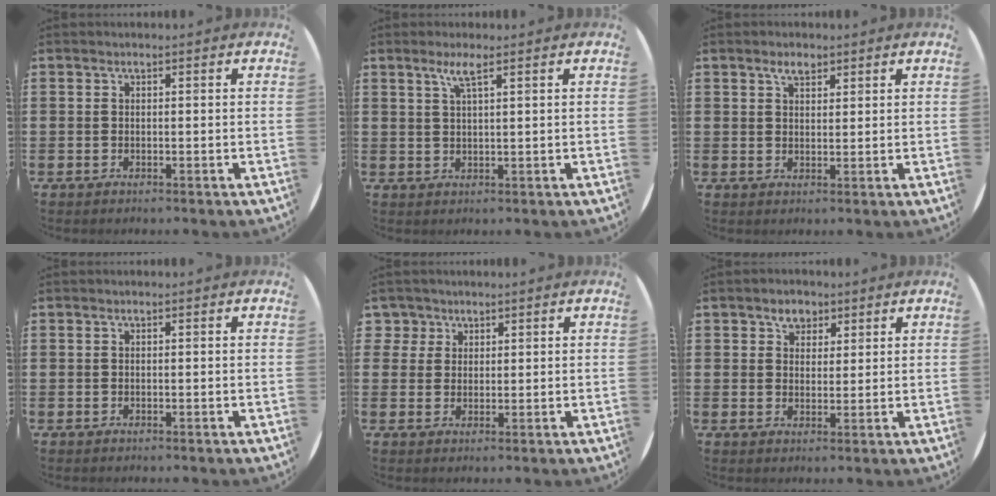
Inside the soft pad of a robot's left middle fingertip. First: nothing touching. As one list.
[{"total": 2.5, "force": [1.6, 0.1, 2.0], "torque": [-0.042, 0.003, 0.026]}, {"total": 2.3, "force": [1.8, 1.1, 1.0], "torque": [-0.013, 0.002, 0.032]}, {"total": 0.0}, {"total": 2.8, "force": [1.8, 2.1, 0.3], "torque": [-0.006, 0.006, 0.034]}, {"total": 3.0, "force": [2.2, 1.9, 0.5], "torque": [0.000, 0.002, 0.038]}]